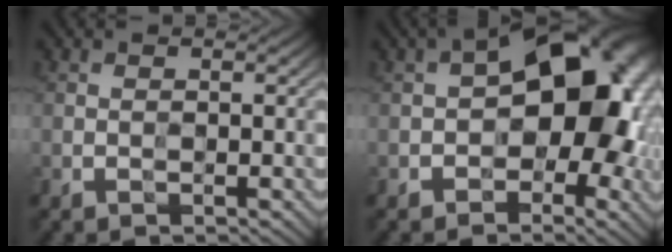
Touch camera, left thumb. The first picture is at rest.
{"total": 14.9, "force": [0.0, 9.5, 11.5], "torque": [-0.119, 0.011, -0.013]}